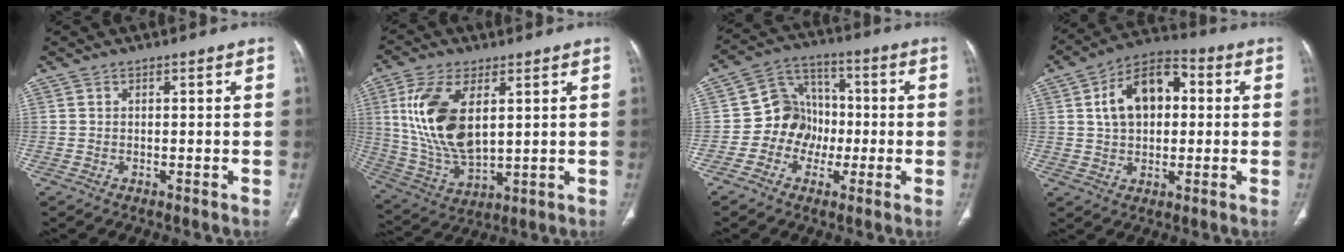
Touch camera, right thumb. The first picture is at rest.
{"total": 16.3, "force": [4.2, 8.3, 13.4], "torque": [-0.273, -0.019, 0.092]}
{"total": 10.0, "force": [-1.7, 8.9, 4.0], "torque": [-0.019, 0.033, -0.043]}
{"total": 13.2, "force": [2.4, 8.6, 9.8], "torque": [-0.143, 0.021, 0.030]}